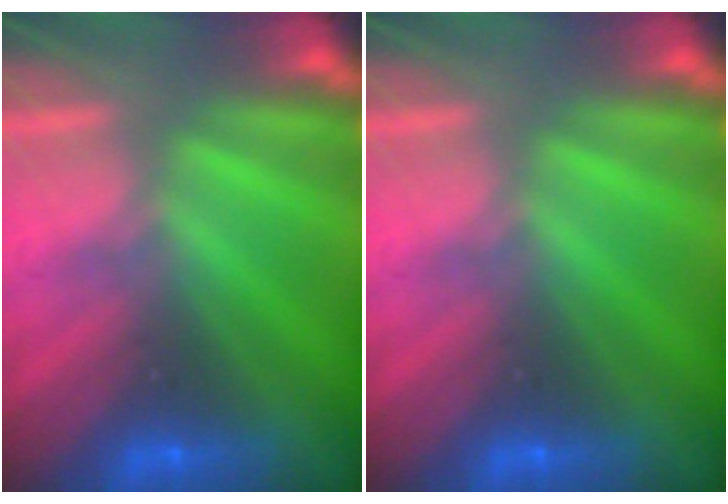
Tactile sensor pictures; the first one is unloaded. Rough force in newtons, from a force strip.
{"total": 0.0}